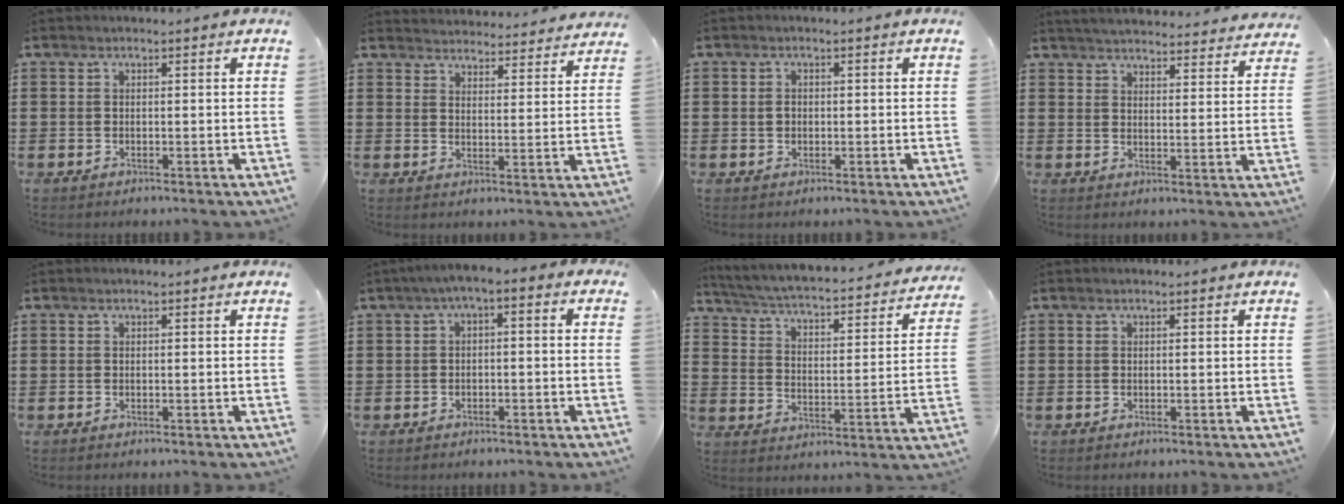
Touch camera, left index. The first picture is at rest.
{"total": 3.9, "force": [3.9, 0.0, -0.3], "torque": [-0.003, -0.029, 0.066]}
{"total": 1.1, "force": [0.0, 0.9, 0.6], "torque": [-0.015, 0.007, -0.001]}
{"total": 4.0, "force": [4.0, -0.3, 0.4], "torque": [-0.026, -0.026, 0.069]}
{"total": 0.0}
{"total": 2.7, "force": [-2.4, 0.5, 1.3], "torque": [-0.033, 0.001, -0.055]}
{"total": 2.7, "force": [2.5, -0.1, 1.1], "torque": [-0.039, -0.031, 0.029]}
{"total": 0.0}